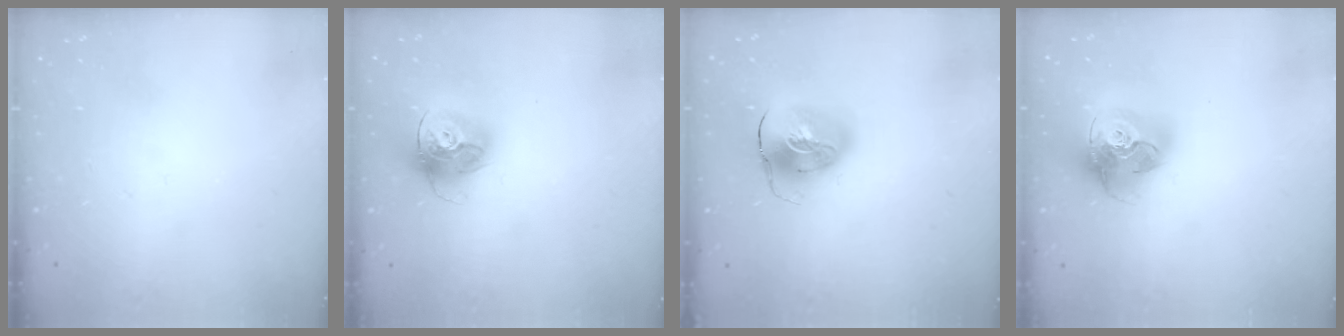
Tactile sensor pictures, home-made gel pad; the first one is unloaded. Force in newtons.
{"total": 14.9, "press": 14.9, "slide": 1.6}
{"total": 11.2, "press": 11.0, "slide": 1.7}
{"total": 18.8, "press": 18.6, "slide": 2.1}